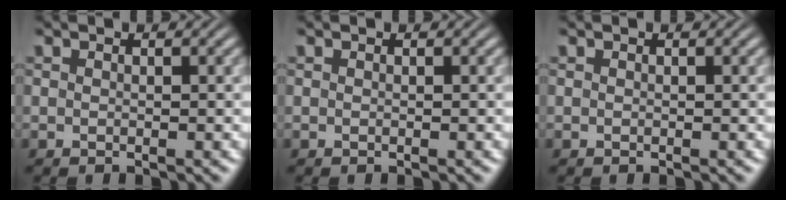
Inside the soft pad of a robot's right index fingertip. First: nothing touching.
{"total": 0.0}
{"total": 0.0}